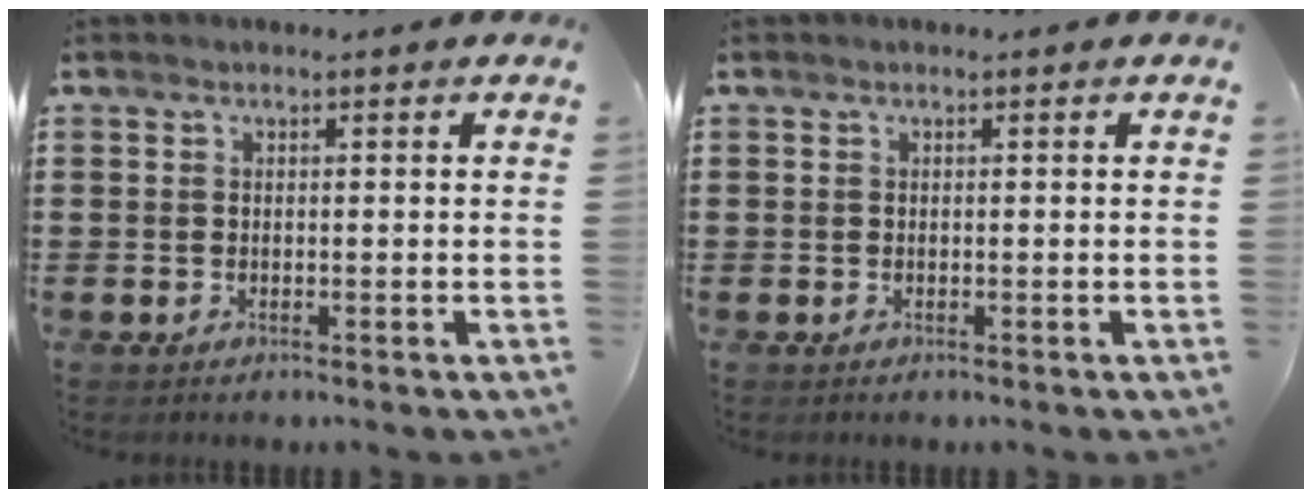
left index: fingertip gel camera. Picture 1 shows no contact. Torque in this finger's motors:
{"motor_torque": [0.00, 0.00, 0.00, 0.00]}